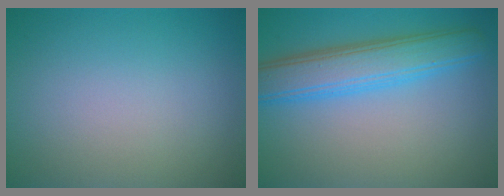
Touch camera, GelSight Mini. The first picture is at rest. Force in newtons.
{"total": 5.7, "press": 5.7, "slide": 0.1}